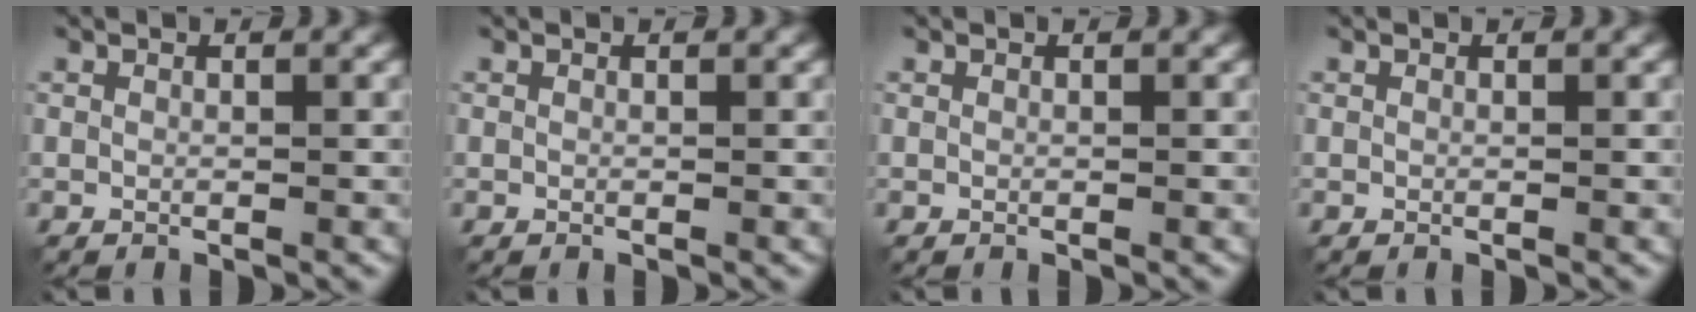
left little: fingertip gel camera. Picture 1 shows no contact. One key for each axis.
{"total": 0.0}
{"total": 0.0}
{"total": 0.0}